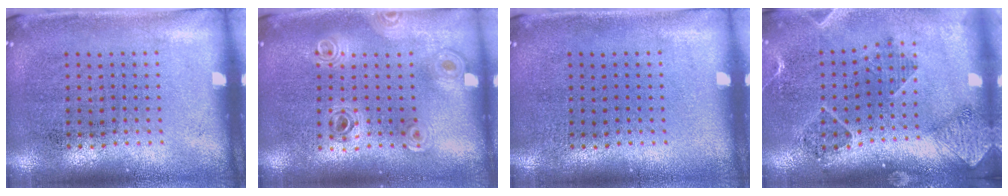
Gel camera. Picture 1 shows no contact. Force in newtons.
{"total": 0.9, "press": 0.9, "slide": 0.1}
{"total": 0.0}
{"total": 1.5, "press": 1.5, "slide": 0.3}